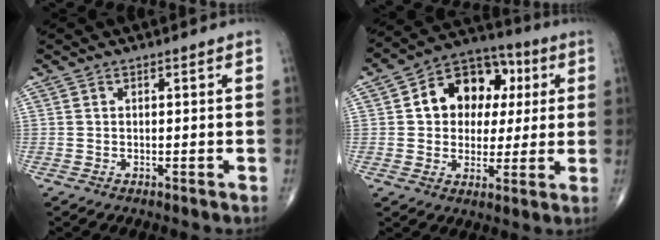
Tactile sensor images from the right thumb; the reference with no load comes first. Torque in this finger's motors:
{"motor_torque": [1.45, 1.41, 1.21, 0.31, 0.12]}